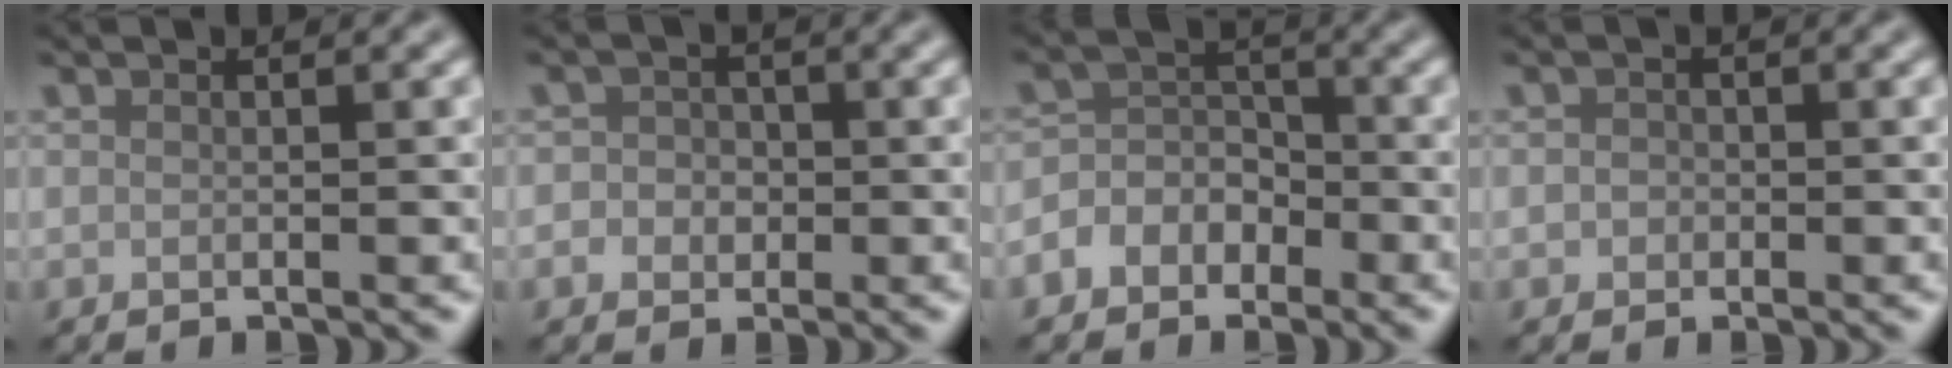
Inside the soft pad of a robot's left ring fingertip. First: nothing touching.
{"total": 2.7, "force": [-0.4, 2.6, 0.8], "torque": [0.013, 0.008, -0.027]}
{"total": 4.2, "force": [-2.2, 3.3, 1.1], "torque": [0.007, 0.012, -0.059]}
{"total": 1.0, "force": [-0.2, 0.9, 0.2], "torque": [0.002, -0.004, -0.006]}